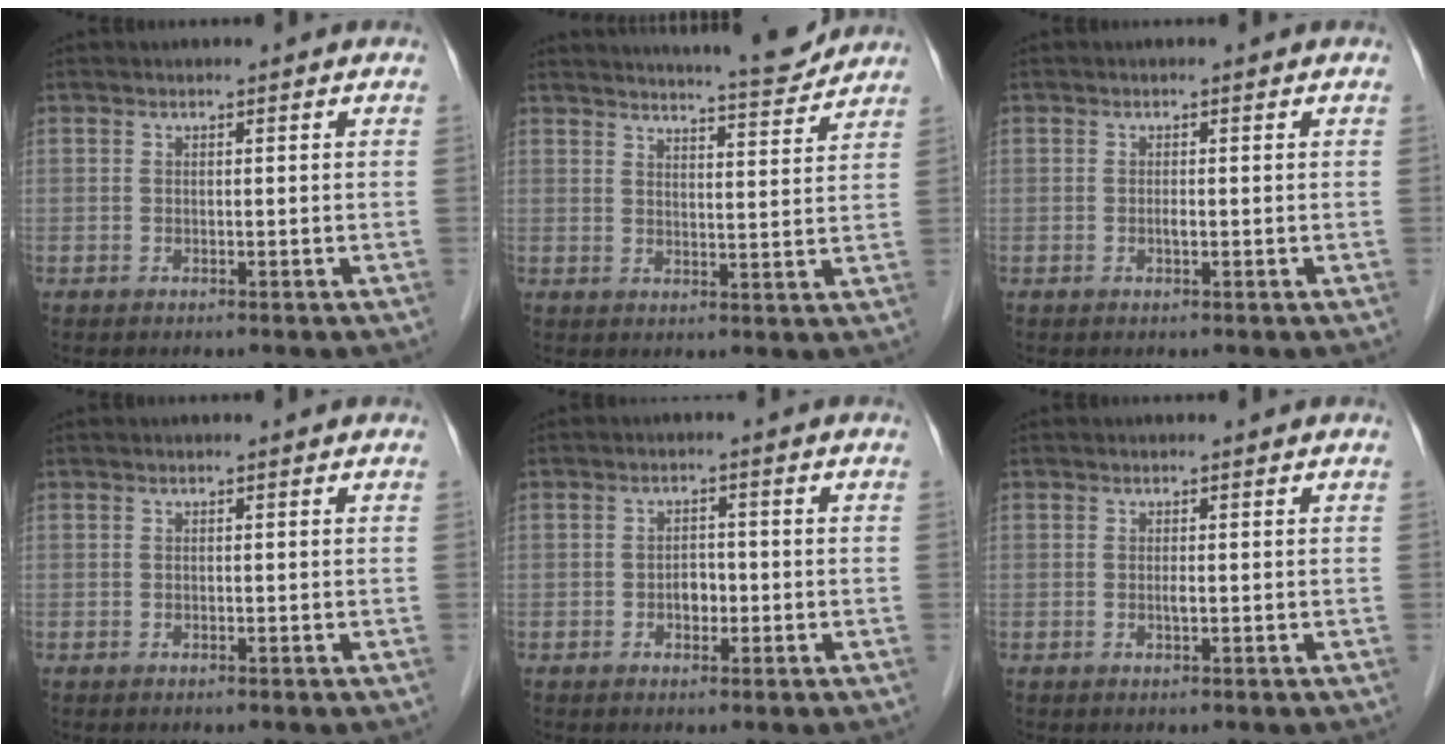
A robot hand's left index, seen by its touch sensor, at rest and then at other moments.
{"total": 9.7, "force": [9.3, 0.2, 2.7], "torque": [-0.044, -0.006, 0.120]}
{"total": 0.6, "force": [-0.1, 0.1, 0.6], "torque": [-0.010, 0.000, -0.002]}
{"total": 0.0}
{"total": 2.2, "force": [-0.7, 1.5, 1.5], "torque": [-0.021, 0.006, -0.010]}
{"total": 0.7, "force": [0.0, 0.1, 0.7], "torque": [-0.015, -0.001, 0.000]}